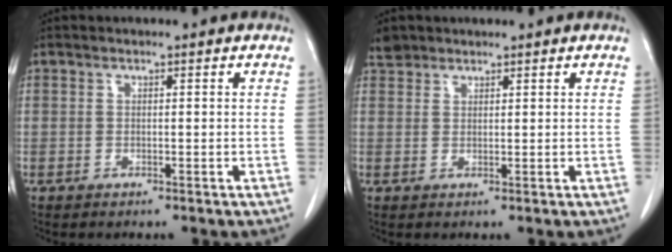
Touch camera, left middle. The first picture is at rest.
{"total": 2.1, "force": [1.8, 1.0, -0.1], "torque": [-0.001, 0.006, 0.032]}